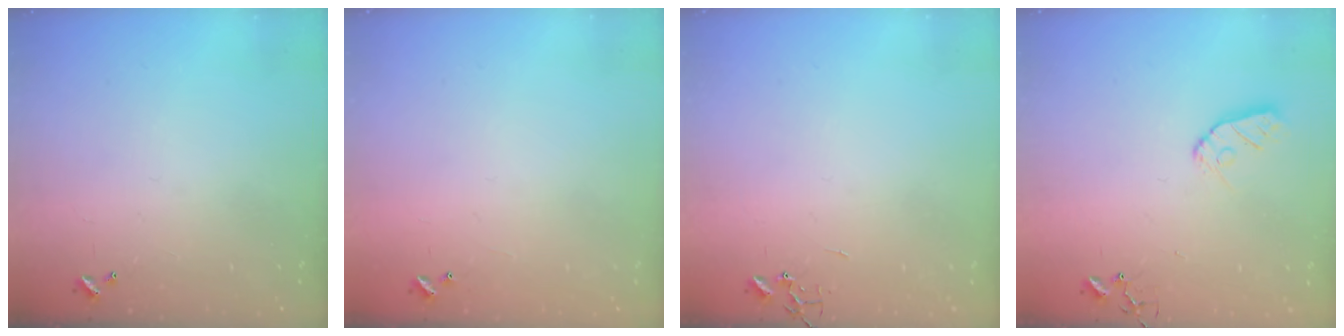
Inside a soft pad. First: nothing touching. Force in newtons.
{"total": 3.7, "press": 3.6, "slide": 0.4}
{"total": 0.0}
{"total": 8.0, "press": 8.0, "slide": 0.5}